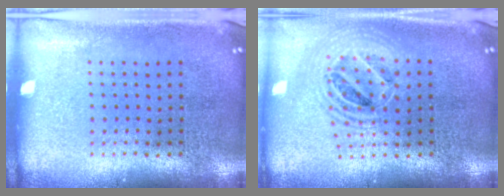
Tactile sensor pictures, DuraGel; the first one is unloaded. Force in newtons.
{"total": 2.0, "press": 1.7, "slide": 1.2}